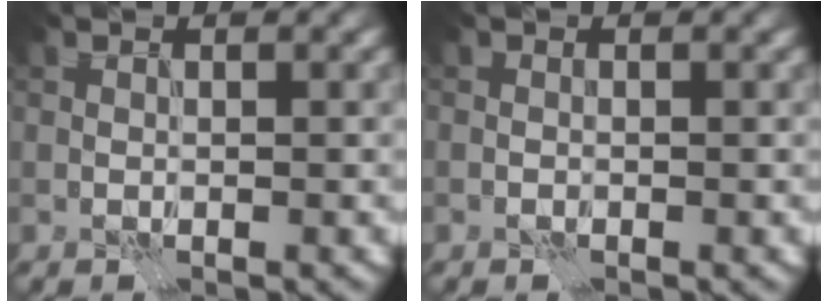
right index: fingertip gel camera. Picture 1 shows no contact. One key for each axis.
{"total": 0.0}